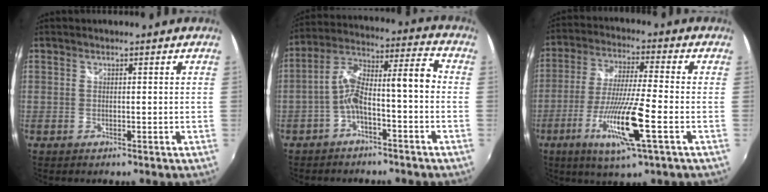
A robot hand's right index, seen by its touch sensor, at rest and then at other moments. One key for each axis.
{"total": 9.8, "fx": -3.0, "fy": 2.1, "fz": 9.1, "tx": -0.172, "ty": 0.030, "tz": -0.047}
{"total": 14.3, "fx": -5.5, "fy": 0.6, "fz": 13.2, "tx": -0.268, "ty": -0.021, "tz": -0.102}